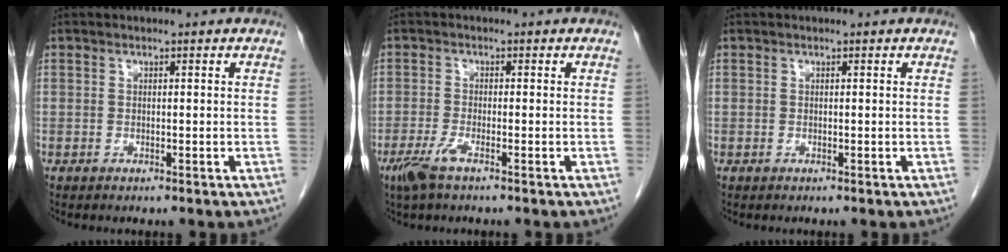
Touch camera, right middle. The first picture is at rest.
{"total": 3.2, "force": [-1.9, 0.2, 2.5], "torque": [-0.061, -0.010, -0.043]}
{"total": 0.0}